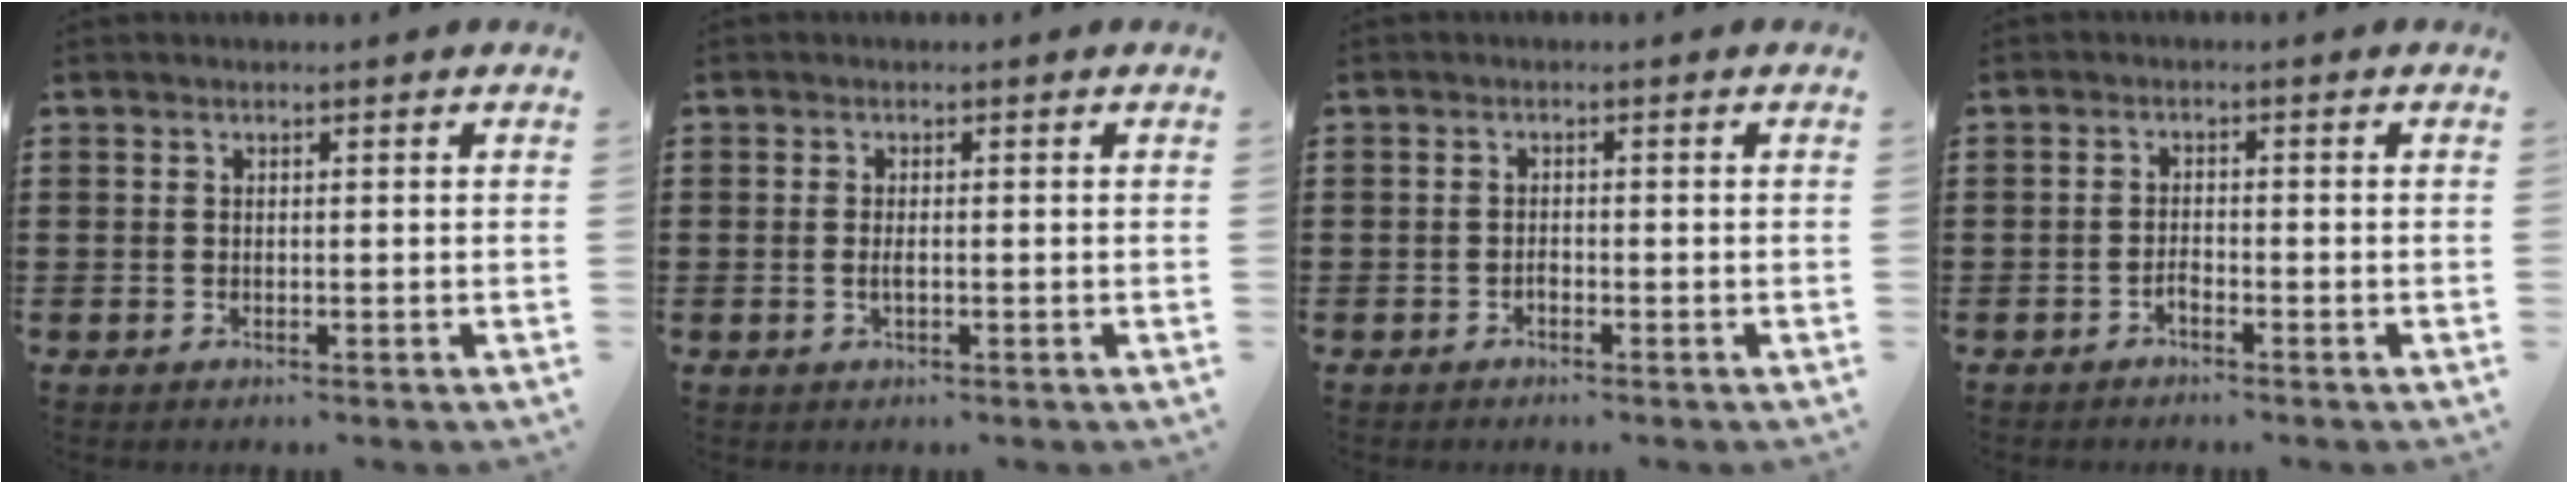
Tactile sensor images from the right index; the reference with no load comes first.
{"total": 1.4, "force": [-0.3, 0.2, 1.3], "torque": [-0.031, -0.004, -0.007]}
{"total": 0.7, "force": [-0.6, 0.3, 0.3], "torque": [-0.008, -0.002, -0.011]}
{"total": 1.3, "force": [-1.2, 0.1, 0.5], "torque": [-0.013, -0.003, -0.021]}